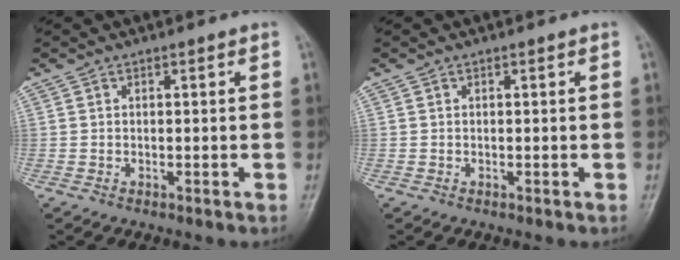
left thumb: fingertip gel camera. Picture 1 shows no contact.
{"total": 0.0}